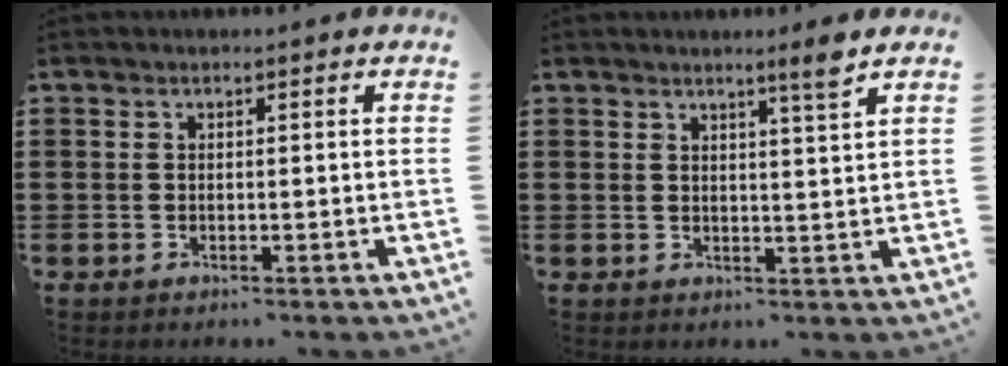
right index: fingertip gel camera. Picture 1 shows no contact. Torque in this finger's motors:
{"motor_torque": [0.02, 0.01, 0.04, 0.03]}